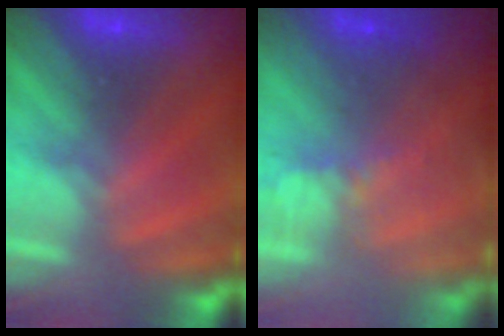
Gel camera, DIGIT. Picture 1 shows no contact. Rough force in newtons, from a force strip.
{"total": 5.9}